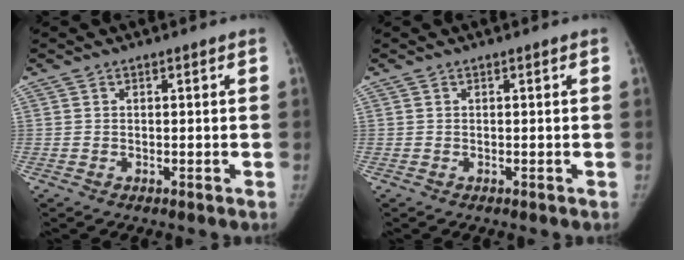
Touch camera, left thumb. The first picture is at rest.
{"total": 0.0}